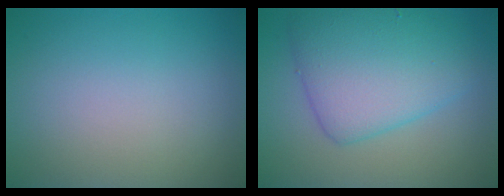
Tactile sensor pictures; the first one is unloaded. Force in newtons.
{"total": 6.7, "press": 6.7, "slide": 0.1}